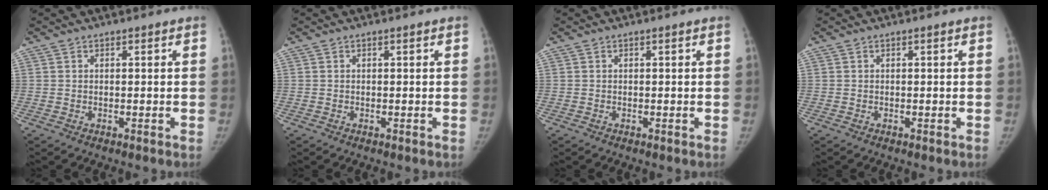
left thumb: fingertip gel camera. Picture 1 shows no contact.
{"total": 0.0}
{"total": 0.0}
{"total": 0.0}